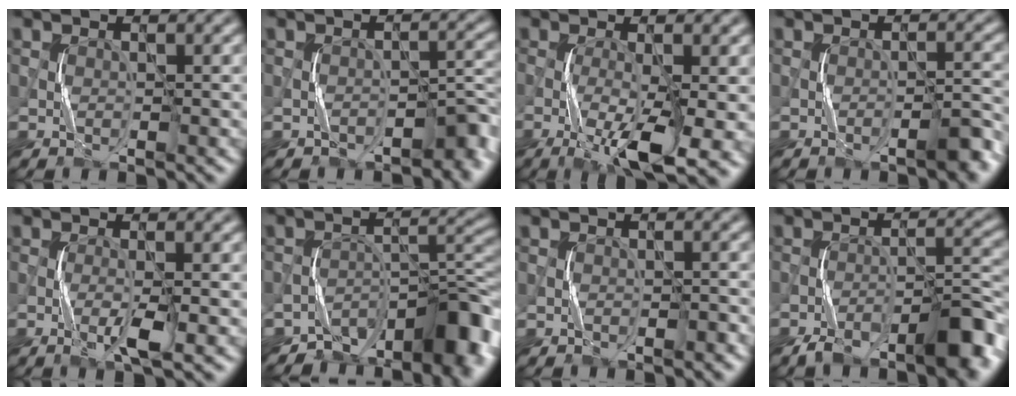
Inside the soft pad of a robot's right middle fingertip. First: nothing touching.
{"total": 3.5, "force": [-2.5, 1.7, 1.7], "torque": [-0.004, 0.003, -0.037]}
{"total": 7.9, "force": [-3.1, 1.6, 7.1], "torque": [-0.124, -0.007, -0.048]}
{"total": 2.4, "force": [-1.4, 0.4, 2.0], "torque": [-0.029, 0.010, -0.024]}
{"total": 2.0, "force": [-0.8, 0.0, 1.8], "torque": [-0.039, -0.002, -0.018]}
{"total": 9.9, "force": [-7.6, 4.3, 4.7], "torque": [-0.037, 0.001, -0.130]}
{"total": 1.0, "force": [-0.6, 0.6, 0.5], "torque": [-0.007, 0.002, -0.011]}
{"total": 6.8, "force": [-4.9, 1.7, 4.4], "torque": [-0.064, 0.009, -0.082]}